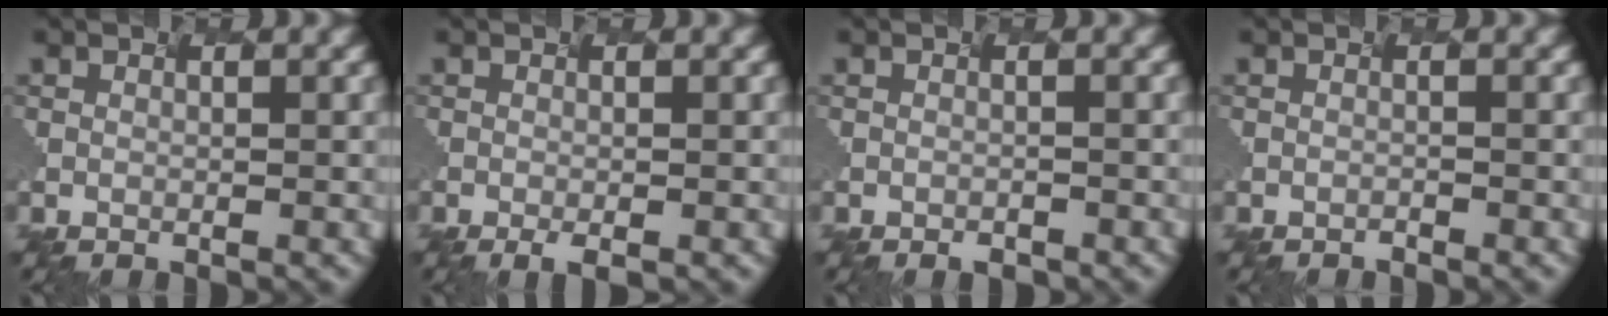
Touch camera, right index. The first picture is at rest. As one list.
[{"total": 1.7, "force": [-1.2, -0.4, 1.1], "torque": [-0.027, -0.009, 0.009]}, {"total": 1.1, "force": [-1.0, -0.2, 0.2], "torque": [-0.005, -0.006, 0.009]}, {"total": 1.0, "force": [-0.8, -0.4, -0.3], "torque": [0.000, -0.009, 0.002]}]